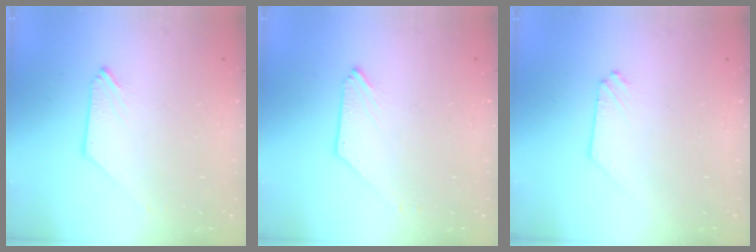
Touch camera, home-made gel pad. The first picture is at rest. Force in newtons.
{"total": 0.0}
{"total": 0.0}